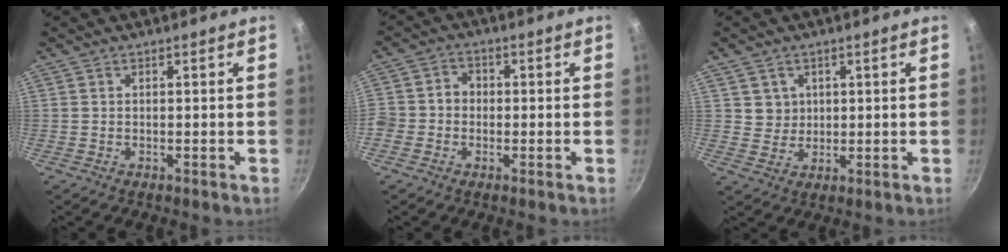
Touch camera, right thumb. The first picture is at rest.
{"total": 5.1, "force": [-1.2, 4.5, 1.9], "torque": [-0.016, 0.021, -0.036]}
{"total": 3.7, "force": [1.3, 3.5, 0.6], "torque": [0.013, 0.004, 0.027]}